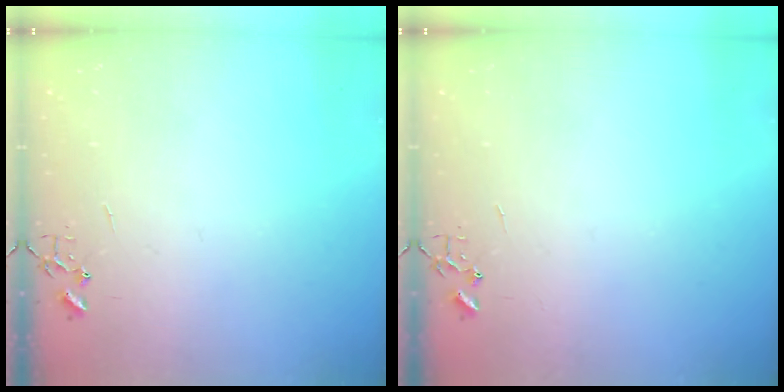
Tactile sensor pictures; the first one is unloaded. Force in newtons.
{"total": 0.0}